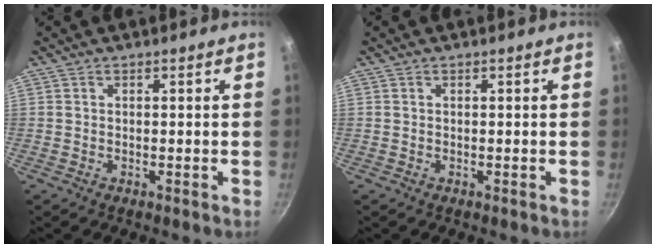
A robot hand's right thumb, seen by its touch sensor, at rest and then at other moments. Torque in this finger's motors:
{"motor_torque": [-0.01, 0.01, -0.02, -0.02, 0.00]}